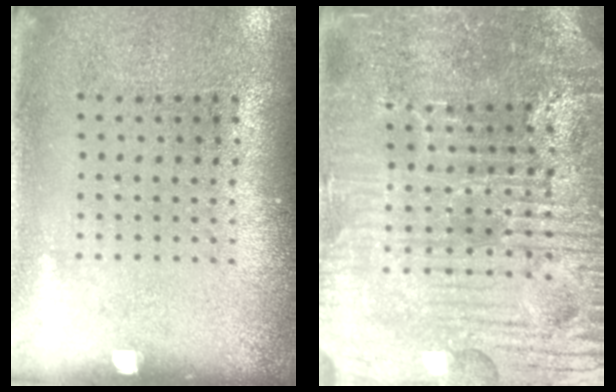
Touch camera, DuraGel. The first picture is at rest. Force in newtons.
{"total": 5.9, "press": 5.5, "slide": 2.2}